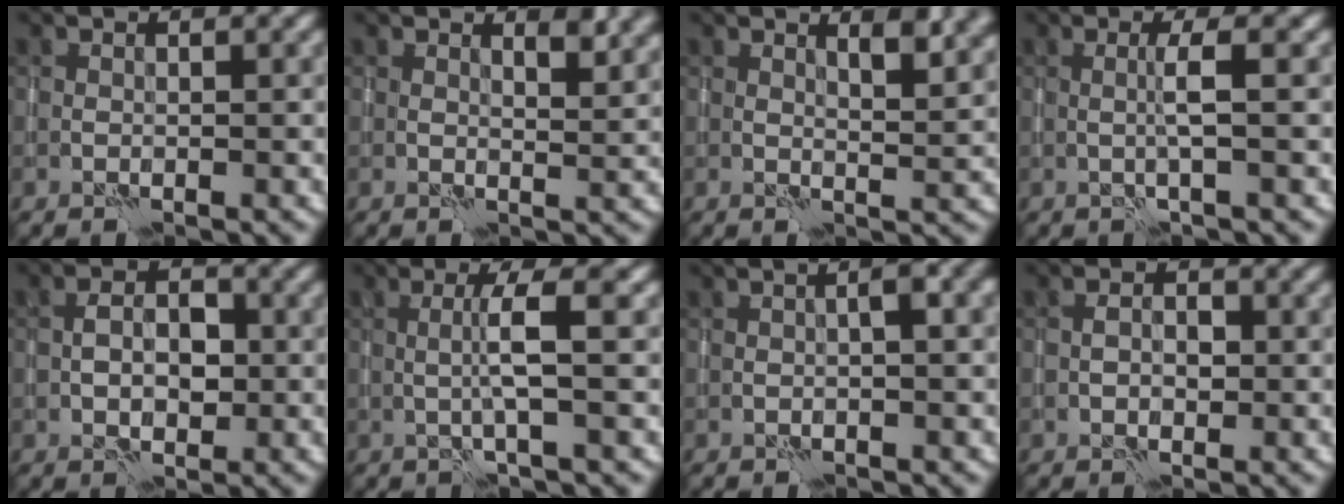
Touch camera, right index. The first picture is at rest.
{"total": 2.5, "force": [1.5, 0.7, 1.8], "torque": [-0.022, -0.003, 0.024]}
{"total": 3.7, "force": [1.9, 1.1, 3.0], "torque": [-0.041, -0.001, 0.028]}
{"total": 2.1, "force": [-0.2, 0.1, 2.1], "torque": [-0.041, 0.000, -0.004]}
{"total": 3.9, "force": [-0.6, 2.3, 3.1], "torque": [-0.050, 0.004, -0.011]}
{"total": 3.1, "force": [-0.1, 0.1, 3.1], "torque": [-0.059, 0.001, -0.002]}
{"total": 3.0, "force": [0.3, 0.7, 2.9], "torque": [-0.045, 0.011, 0.005]}
{"total": 2.4, "force": [-0.3, 1.5, 1.8], "torque": [-0.017, 0.000, -0.008]}